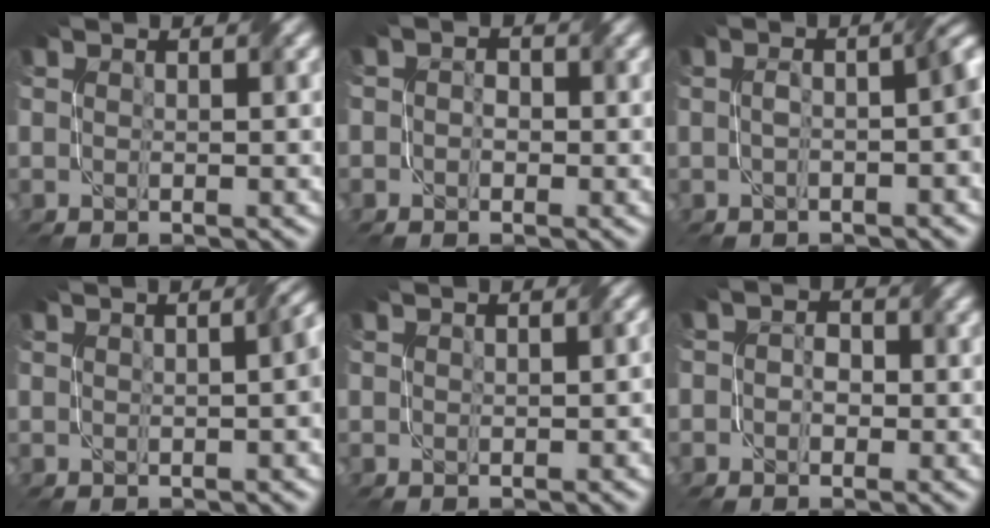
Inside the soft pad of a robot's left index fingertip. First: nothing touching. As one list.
[{"total": 1.3, "force": [-0.2, 1.2, 0.5], "torque": [-0.004, -0.003, -0.009]}, {"total": 4.9, "force": [-0.8, 1.8, 4.5], "torque": [-0.063, 0.008, -0.011]}, {"total": 3.4, "force": [0.2, 1.3, 3.2], "torque": [-0.015, 0.016, 0.004]}, {"total": 0.6, "force": [0.3, 0.2, 0.5], "torque": [-0.008, 0.003, 0.004]}, {"total": 1.9, "force": [-0.2, 1.7, 0.9], "torque": [-0.001, 0.003, -0.015]}]